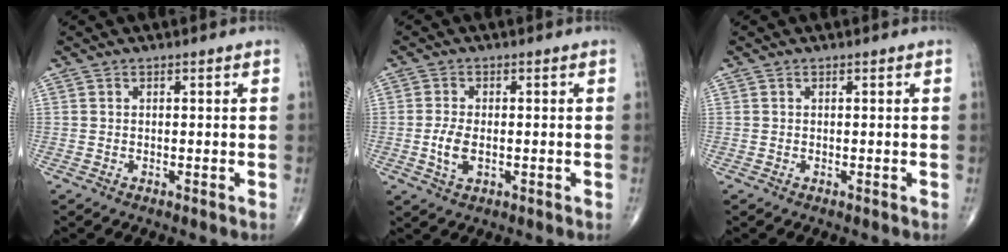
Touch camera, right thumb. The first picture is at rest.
{"total": 4.2, "force": [-0.7, 2.2, 3.5], "torque": [-0.074, -0.004, -0.013]}
{"total": 0.0}